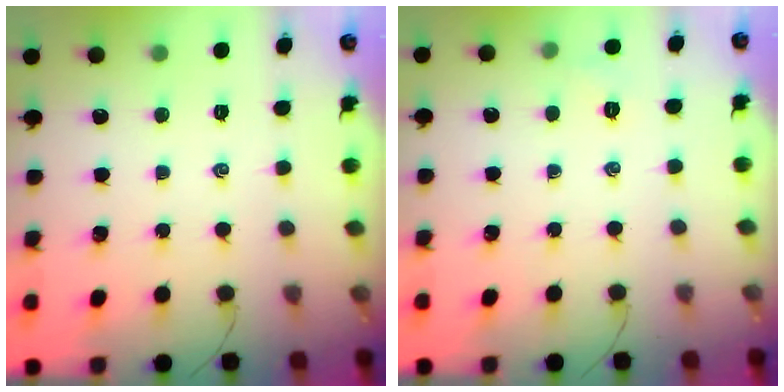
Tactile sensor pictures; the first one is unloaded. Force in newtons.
{"total": 4.5, "press": 4.3, "slide": 1.2}